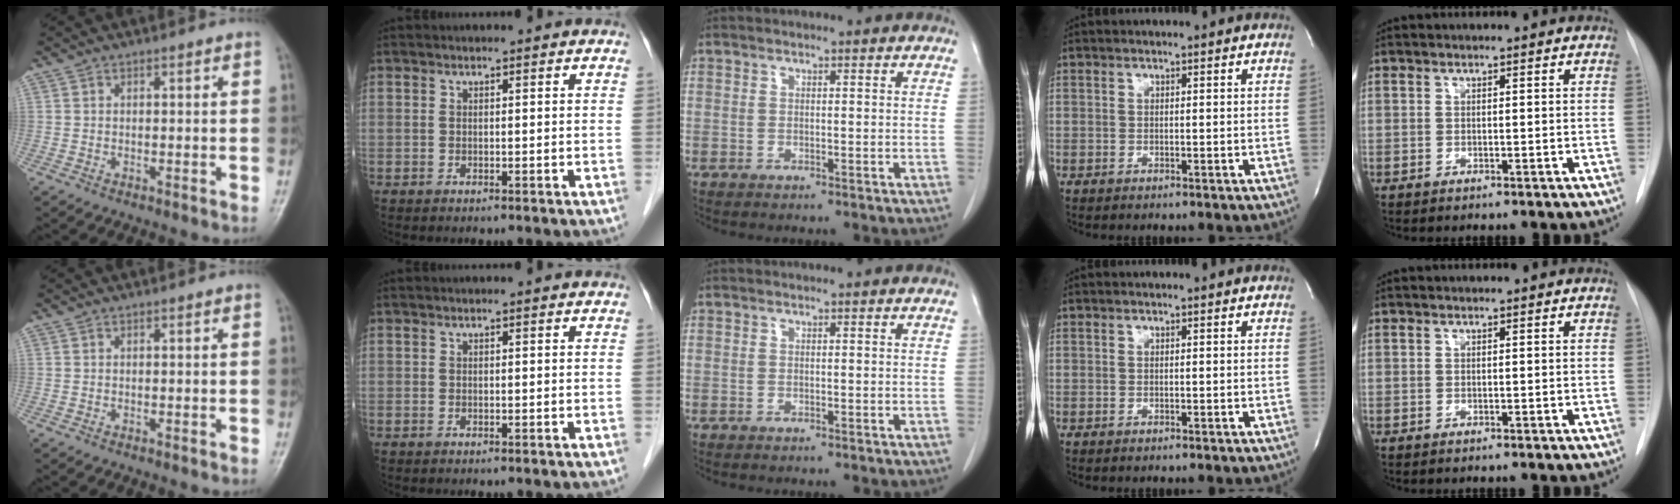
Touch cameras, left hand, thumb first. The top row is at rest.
{}